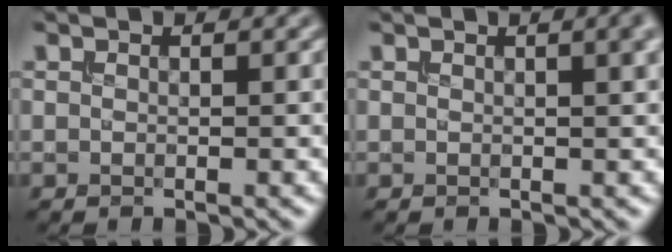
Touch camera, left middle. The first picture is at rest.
{"total": 2.5, "force": [1.1, 0.8, 2.1], "torque": [-0.015, 0.005, 0.012]}